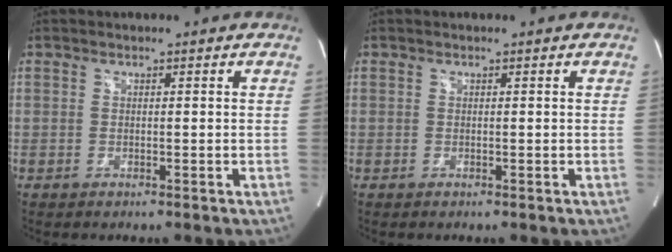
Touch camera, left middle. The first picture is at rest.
{"total": 0.0}